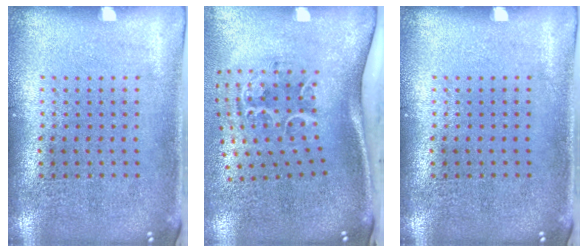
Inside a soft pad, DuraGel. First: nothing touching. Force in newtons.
{"total": 2.1, "press": 1.4, "slide": 1.6}
{"total": 0.0}